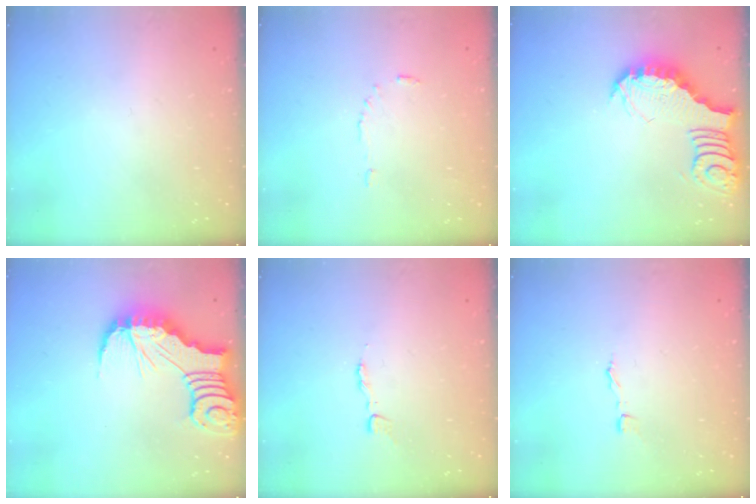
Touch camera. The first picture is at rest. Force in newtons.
{"total": 3.5, "press": 3.5, "slide": 0.3}
{"total": 3.8, "press": 3.8, "slide": 0.4}
{"total": 7.1, "press": 7.0, "slide": 0.9}
{"total": 2.5, "press": 2.5, "slide": 0.3}
{"total": 1.9, "press": 1.9, "slide": 0.1}